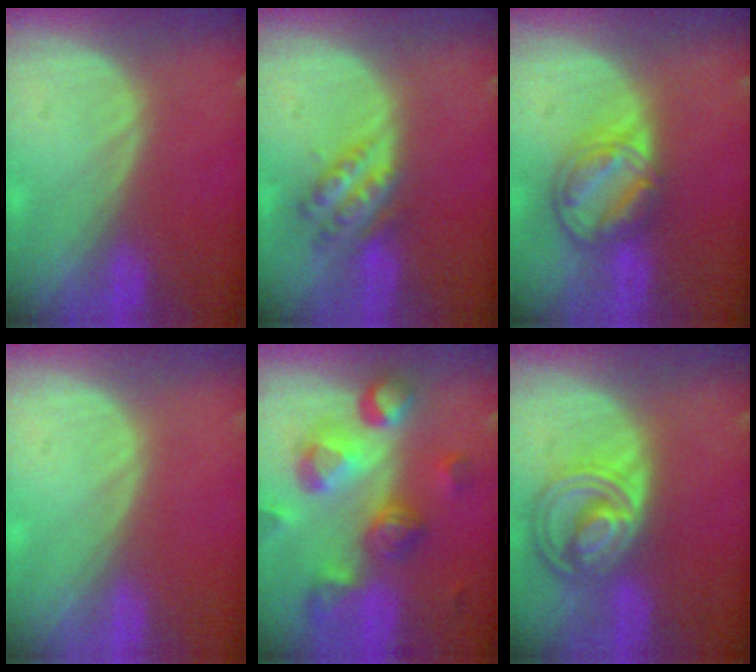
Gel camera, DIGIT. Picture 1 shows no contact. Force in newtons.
{"total": 6.1, "press": 5.4, "slide": 3.0}
{"total": 8.2, "press": 7.0, "slide": 4.4}
{"total": 0.0}
{"total": 10.7, "press": 9.6, "slide": 4.7}
{"total": 8.6, "press": 7.4, "slide": 4.4}